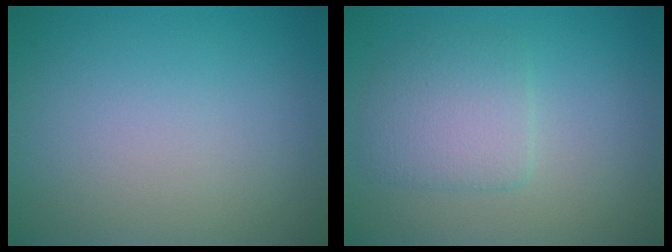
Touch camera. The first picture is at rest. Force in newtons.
{"total": 3.0, "press": 3.0, "slide": 0.4}